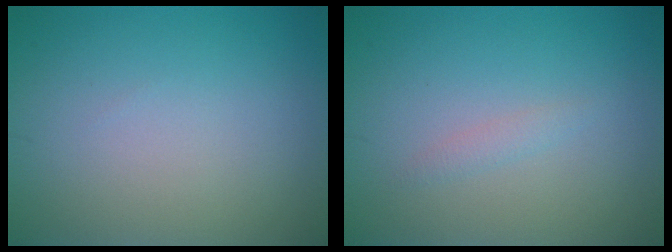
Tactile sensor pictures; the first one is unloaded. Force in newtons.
{"total": 0.8, "press": 0.8, "slide": 0.0}